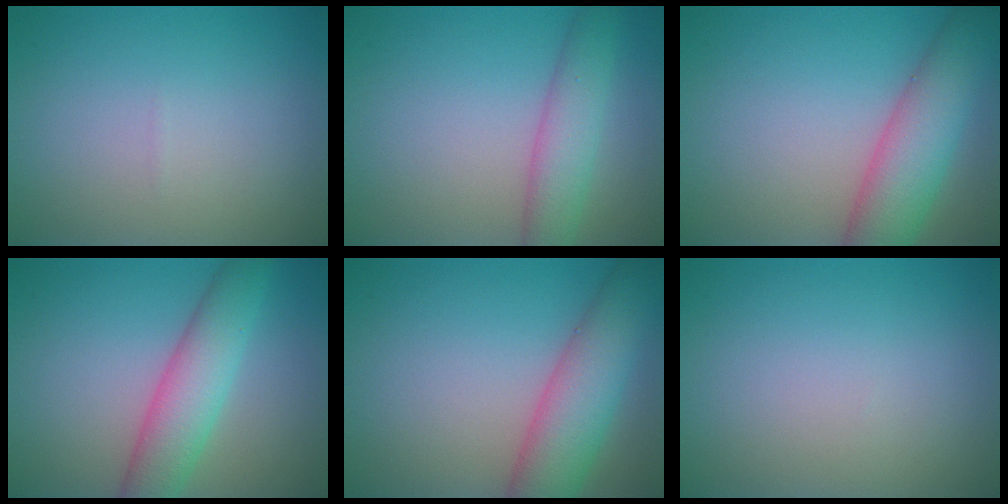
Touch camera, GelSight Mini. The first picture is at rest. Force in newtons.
{"total": 4.0, "press": 4.0, "slide": 0.2}
{"total": 6.4, "press": 6.4, "slide": 0.4}
{"total": 5.6, "press": 5.6, "slide": 0.2}
{"total": 6.4, "press": 6.4, "slide": 0.4}
{"total": 0.0}